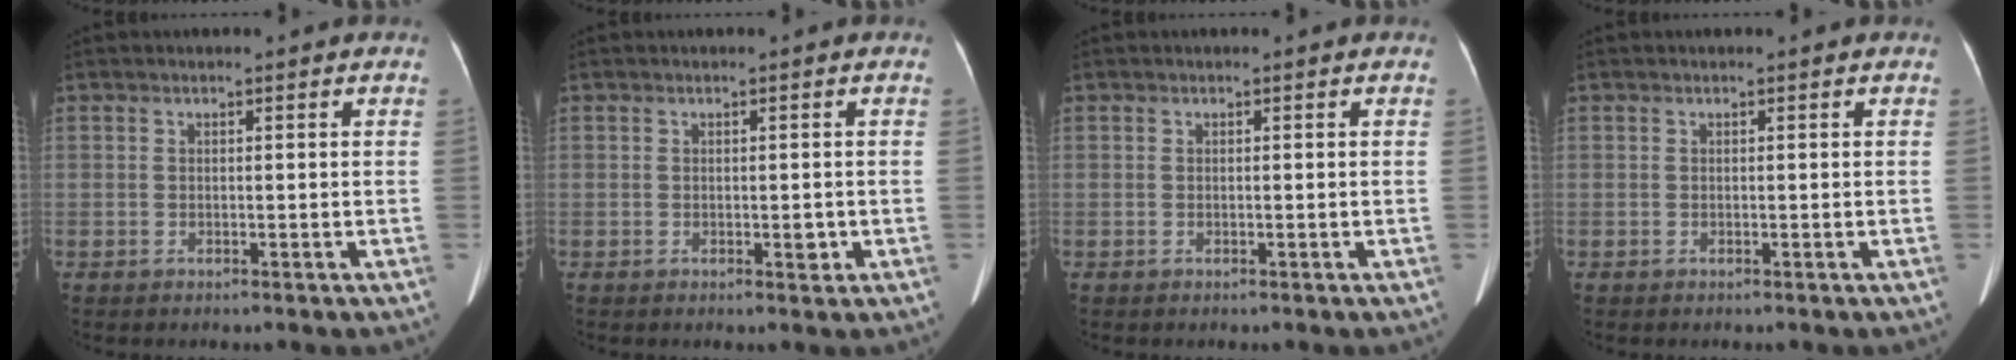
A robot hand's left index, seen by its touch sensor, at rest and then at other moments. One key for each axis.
{"total": 1.2, "fx": -0.3, "fy": 0.6, "fz": 1.0, "tx": -0.016, "ty": -0.001, "tz": -0.002}
{"total": 0.0}
{"total": 0.0}